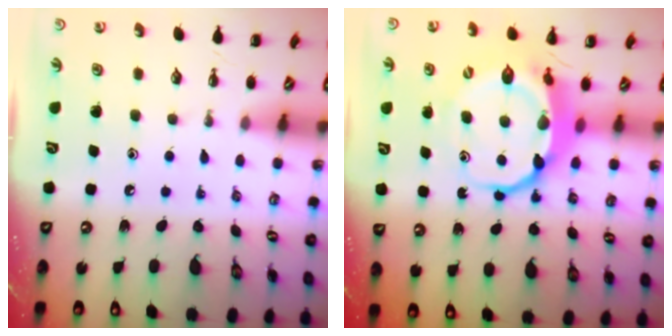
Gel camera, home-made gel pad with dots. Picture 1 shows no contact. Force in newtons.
{"total": 8.5, "press": 8.4, "slide": 1.6}